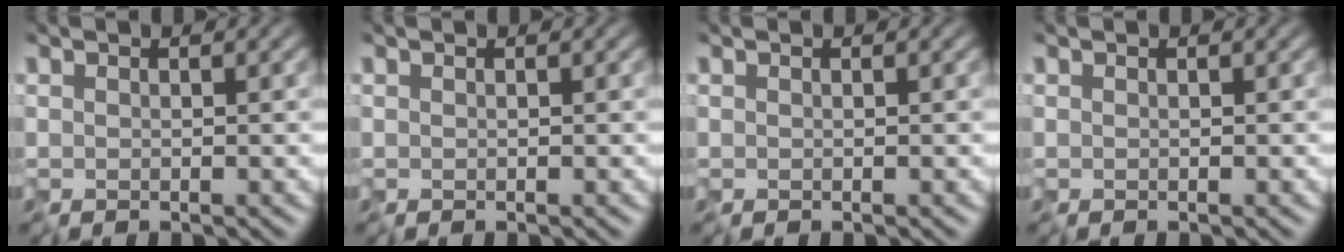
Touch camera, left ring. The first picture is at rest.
{"total": 0.0}
{"total": 0.0}
{"total": 0.0}